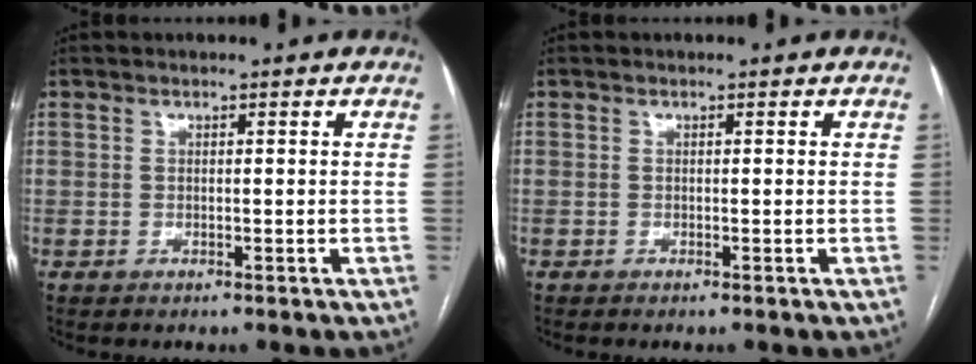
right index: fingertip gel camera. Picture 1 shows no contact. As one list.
[{"total": 0.0}]